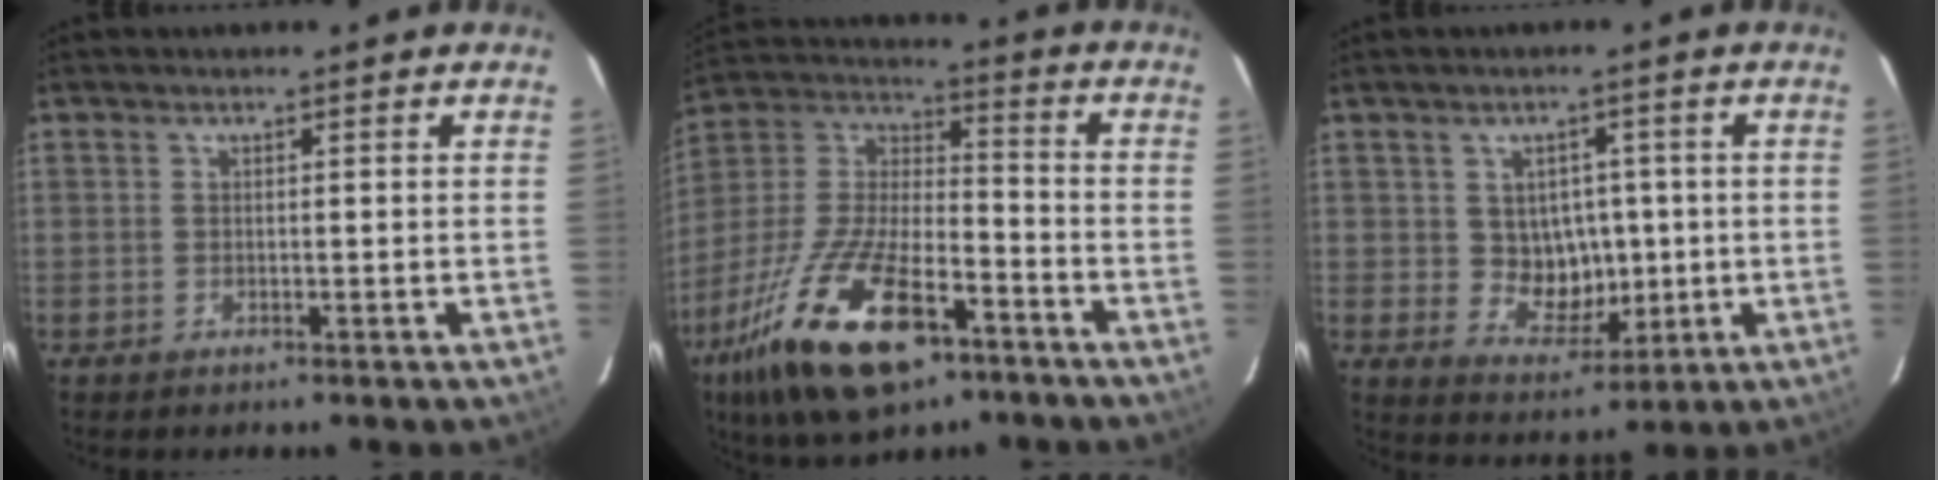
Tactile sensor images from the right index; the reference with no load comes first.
{"total": 22.9, "force": [-12.7, 9.2, 16.7], "torque": [-0.344, -0.028, -0.225]}
{"total": 7.2, "force": [0.2, 6.5, 3.1], "torque": [-0.056, 0.003, 0.018]}